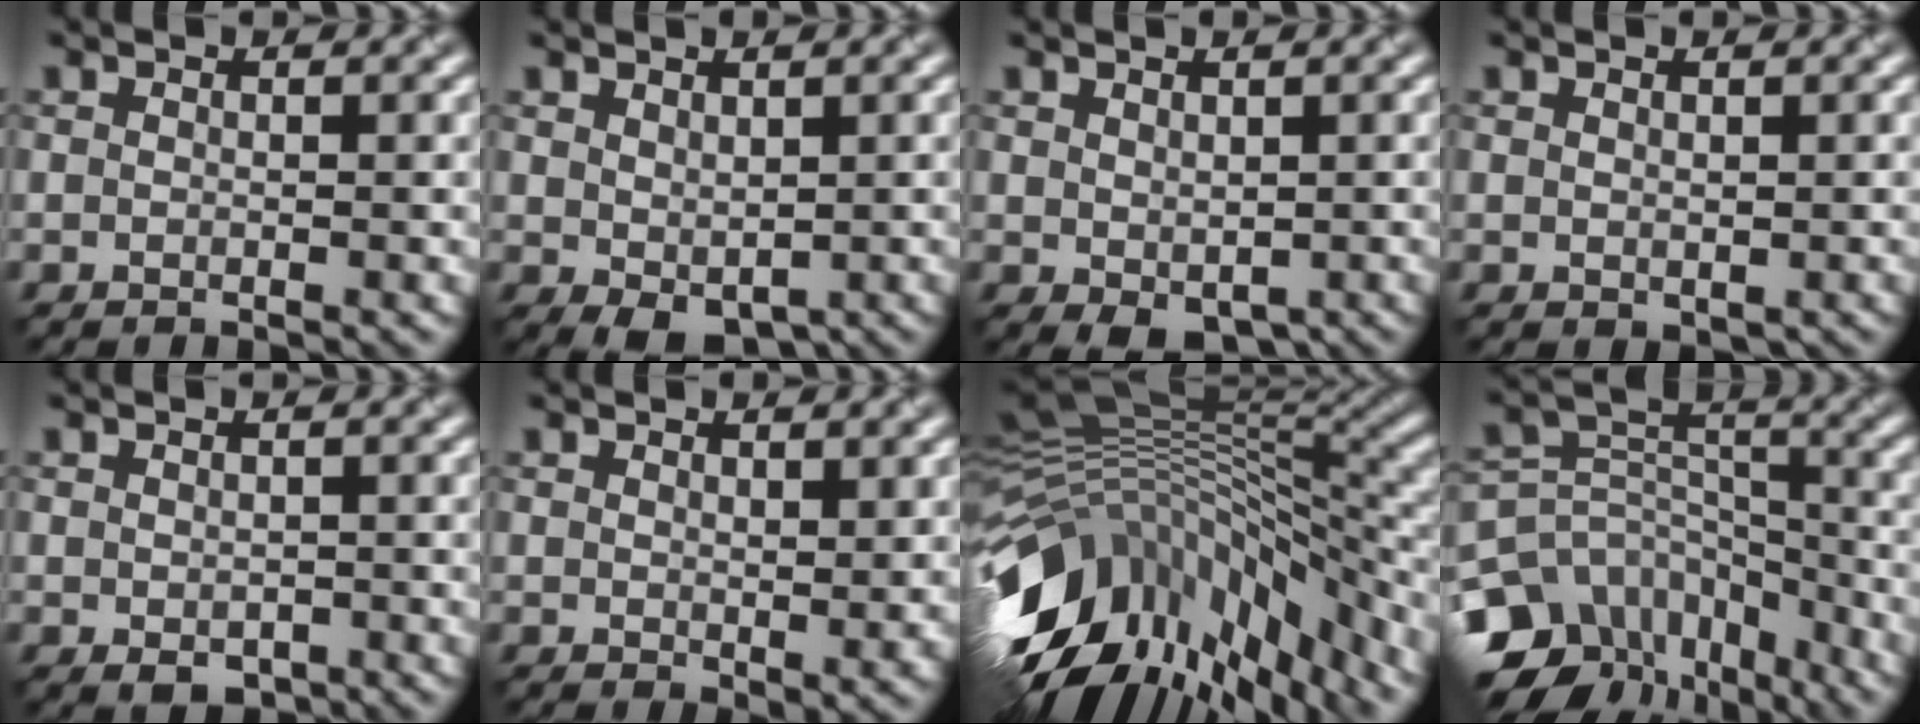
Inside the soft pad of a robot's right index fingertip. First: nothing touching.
{"total": 2.6, "force": [0.3, 1.7, 1.9], "torque": [-0.031, -0.010, 0.015]}
{"total": 2.3, "force": [-0.1, 1.5, 1.7], "torque": [-0.025, -0.012, 0.010]}
{"total": 0.7, "force": [0.3, 0.5, 0.4], "torque": [-0.006, -0.004, 0.012]}
{"total": 1.8, "force": [-0.6, 1.2, 1.2], "torque": [-0.019, -0.010, -0.004]}
{"total": 1.8, "force": [1.1, 0.8, 1.2], "torque": [-0.017, -0.009, 0.026]}
{"total": 15.4, "force": [-5.5, 7.5, 12.3], "torque": [-0.248, -0.003, -0.082]}
{"total": 13.2, "force": [-9.7, 7.9, 4.2], "torque": [-0.097, 0.004, -0.148]}